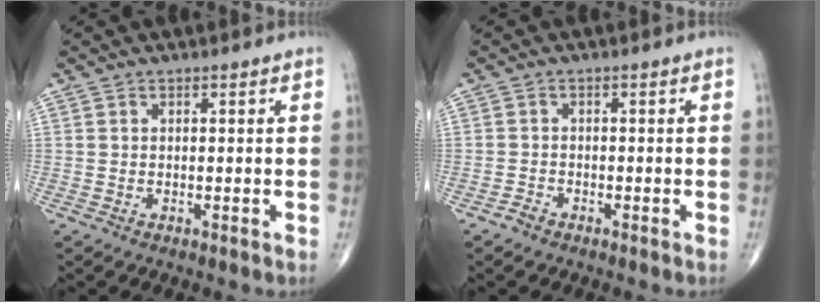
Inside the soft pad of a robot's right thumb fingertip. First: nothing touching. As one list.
[{"total": 1.4, "force": [-1.1, 0.7, 0.2], "torque": [-0.006, 0.003, -0.024]}]